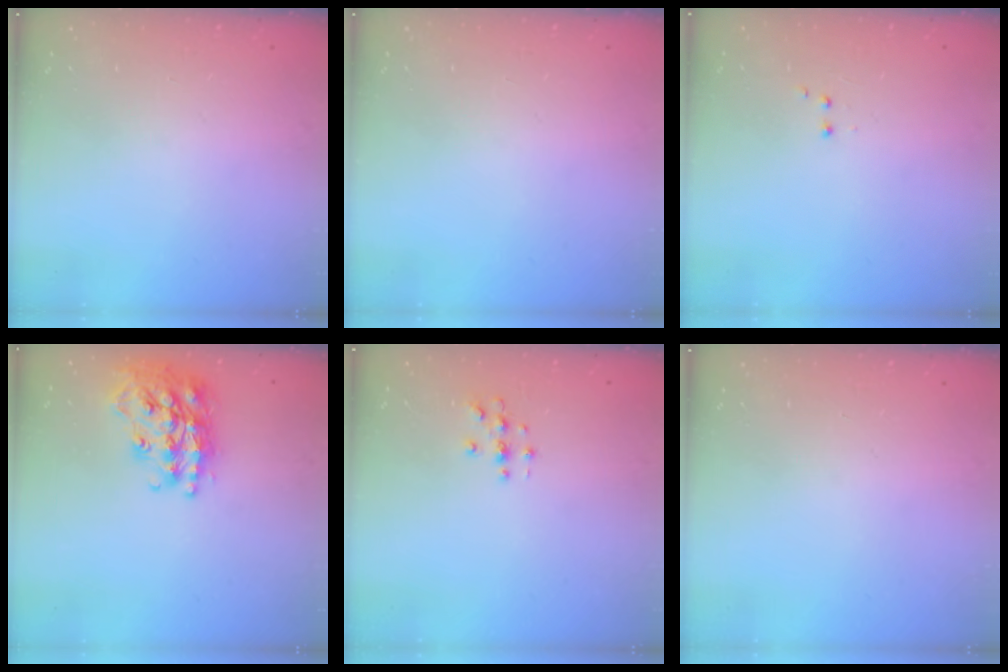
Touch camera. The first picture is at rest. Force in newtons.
{"total": 0.0}
{"total": 1.9, "press": 1.8, "slide": 0.5}
{"total": 21.9, "press": 21.8, "slide": 1.8}
{"total": 2.9, "press": 2.9, "slide": 0.3}
{"total": 0.0}